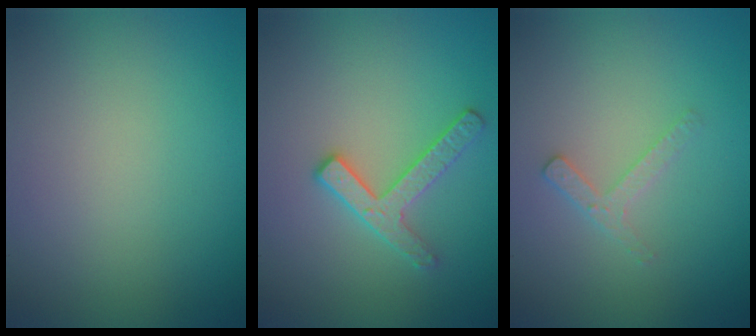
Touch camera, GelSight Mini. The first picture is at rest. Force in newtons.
{"total": 2.6, "press": 2.5, "slide": 0.6}
{"total": 1.7, "press": 1.7, "slide": 0.3}